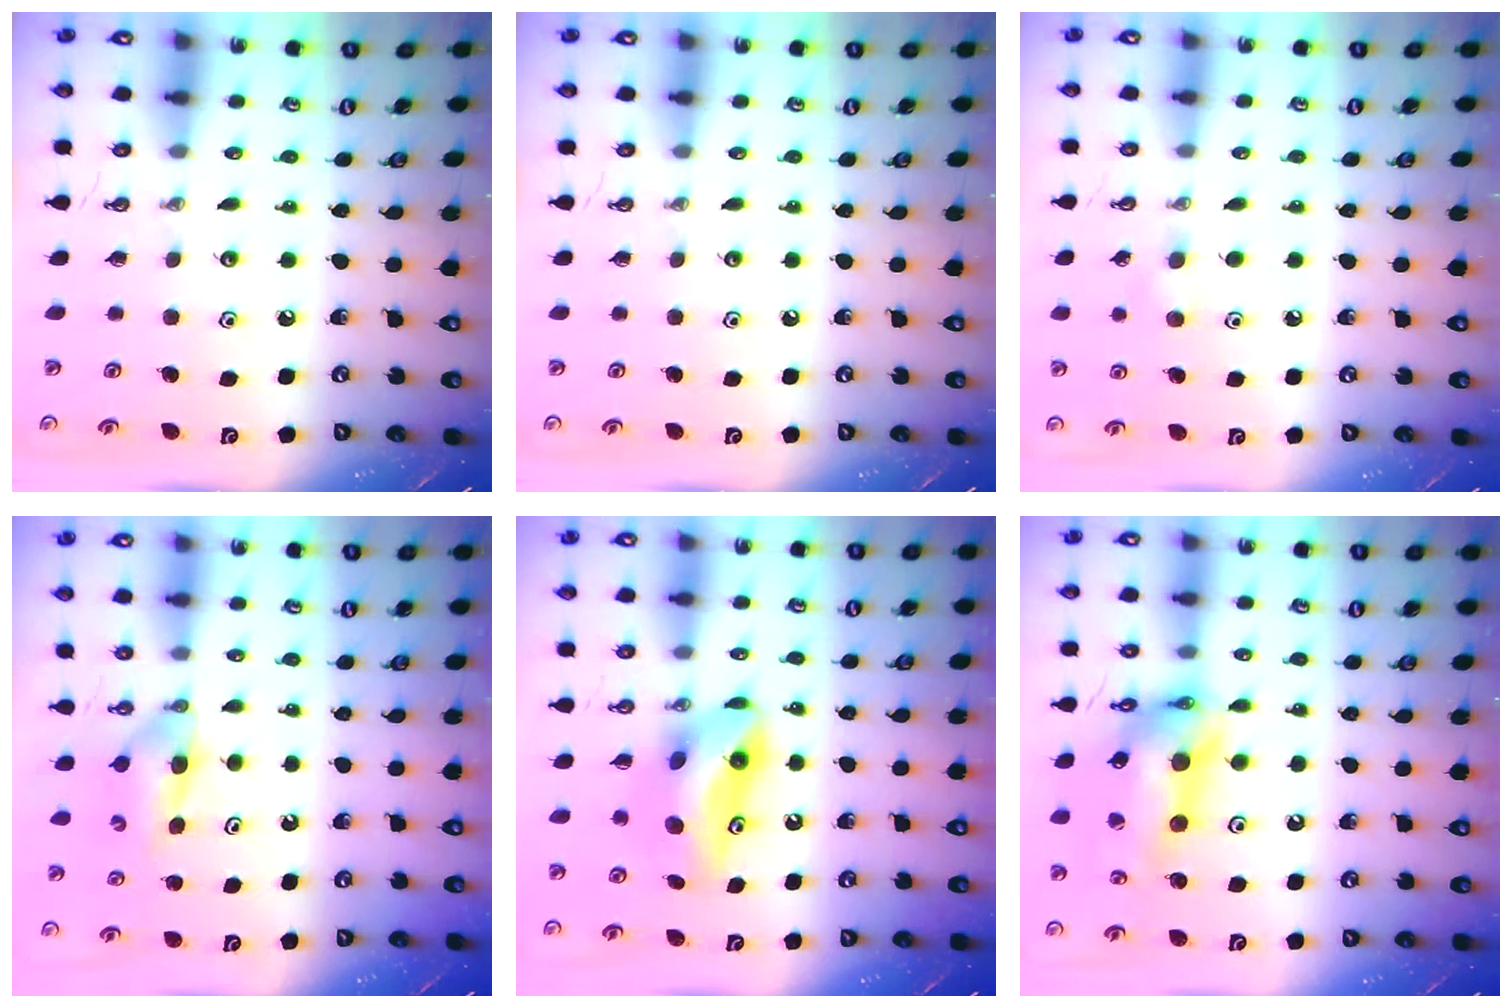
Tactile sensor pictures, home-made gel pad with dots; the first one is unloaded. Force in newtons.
{"total": 0.0}
{"total": 4.3, "press": 4.2, "slide": 0.8}
{"total": 3.7, "press": 3.1, "slide": 2.1}
{"total": 9.1, "press": 7.9, "slide": 4.5}
{"total": 16.9, "press": 16.9, "slide": 1.4}